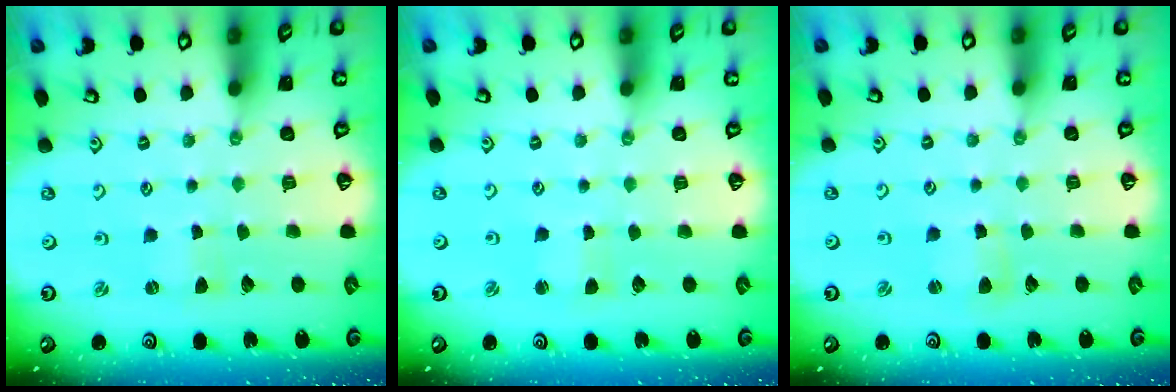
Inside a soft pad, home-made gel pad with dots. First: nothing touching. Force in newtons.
{"total": 1.9, "press": 1.9, "slide": 0.4}
{"total": 2.5, "press": 2.5, "slide": 0.3}